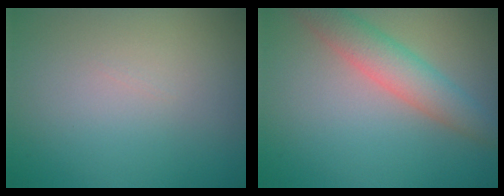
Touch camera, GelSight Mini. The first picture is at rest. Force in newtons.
{"total": 4.0, "press": 4.0, "slide": 0.2}